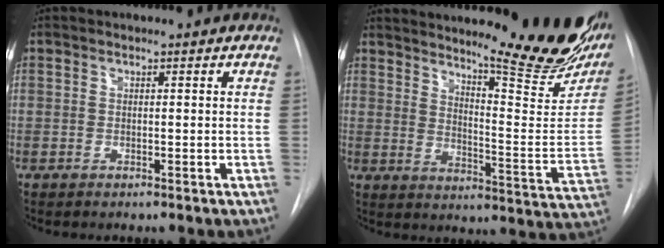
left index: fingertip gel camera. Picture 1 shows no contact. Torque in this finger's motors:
{"motor_torque": [0.77, -1.38, 0.25, 0.00]}